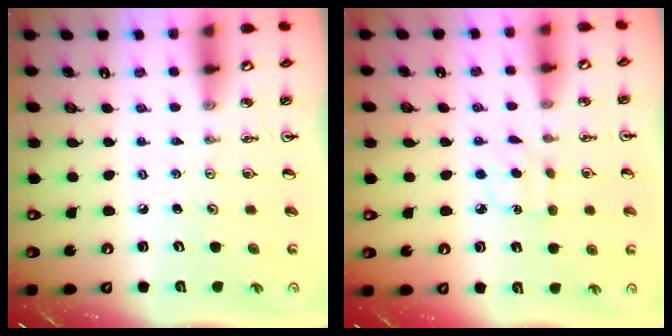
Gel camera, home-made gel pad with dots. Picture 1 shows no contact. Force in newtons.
{"total": 4.9, "press": 4.9, "slide": 0.5}